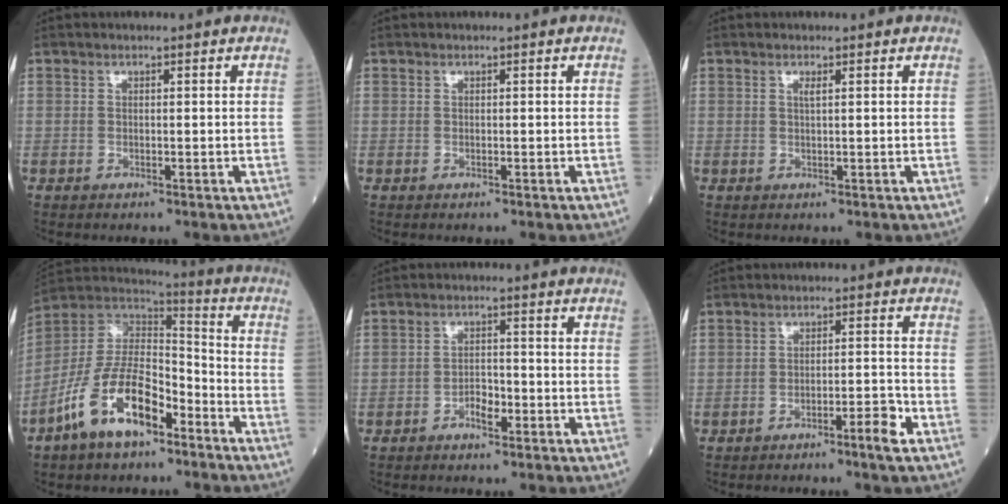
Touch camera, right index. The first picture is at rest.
{"total": 0.0}
{"total": 0.7, "force": [0.3, -0.1, 0.6], "torque": [-0.014, -0.001, 0.006]}
{"total": 13.9, "force": [-8.0, 5.8, 9.8], "torque": [-0.201, 0.010, -0.151]}
{"total": 2.7, "force": [-1.6, 1.2, 1.8], "torque": [-0.027, 0.007, -0.031]}
{"total": 3.8, "force": [-2.6, -0.3, 2.8], "torque": [-0.038, 0.002, -0.045]}